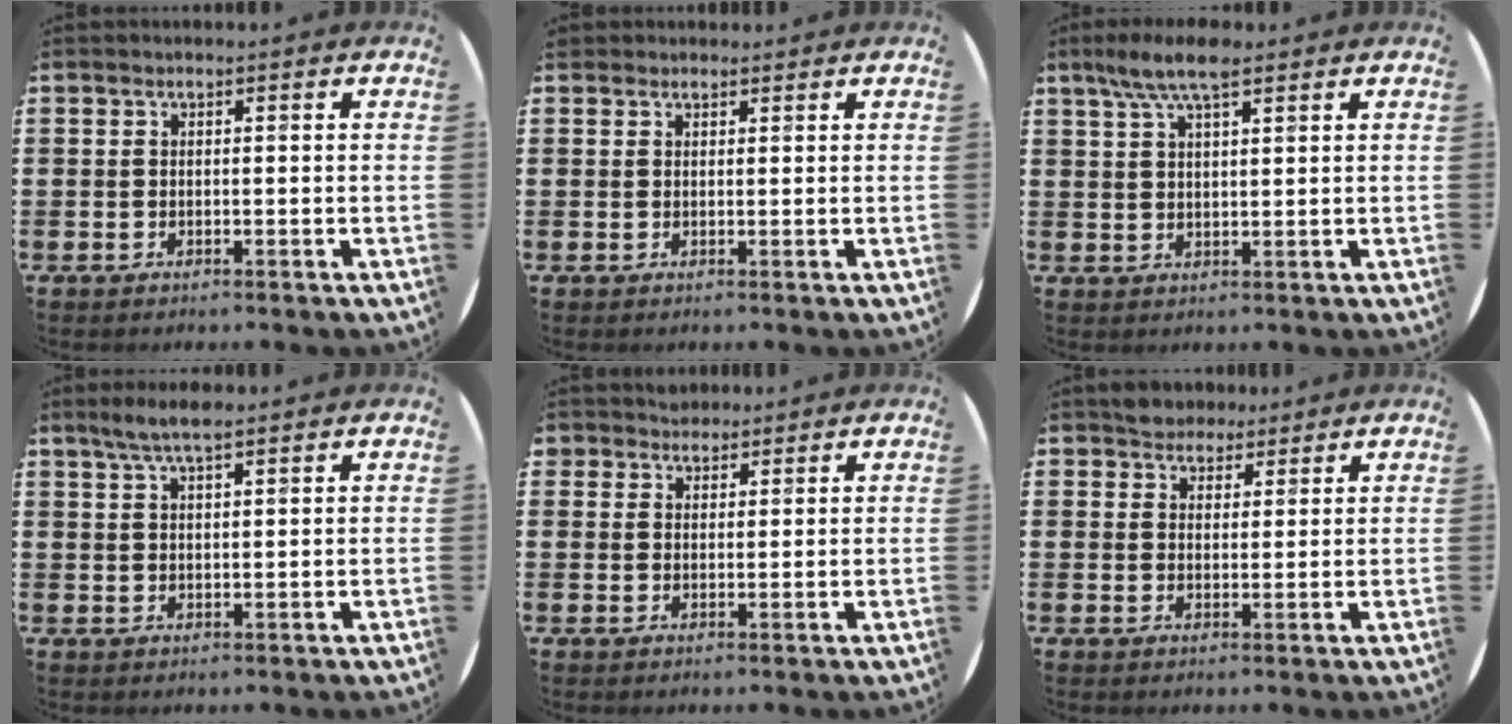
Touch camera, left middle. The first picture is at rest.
{"total": 1.2, "force": [1.1, 0.4, 0.0], "torque": [-0.001, 0.003, 0.022]}
{"total": 6.2, "force": [4.4, 1.7, 4.1], "torque": [-0.082, 0.002, 0.075]}
{"total": 3.8, "force": [3.0, 0.6, 2.2], "torque": [-0.049, 0.002, 0.052]}
{"total": 2.6, "force": [2.4, 1.0, -0.2], "torque": [-0.002, 0.004, 0.048]}
{"total": 3.3, "force": [2.9, 1.5, -0.1], "torque": [0.001, 0.001, 0.055]}